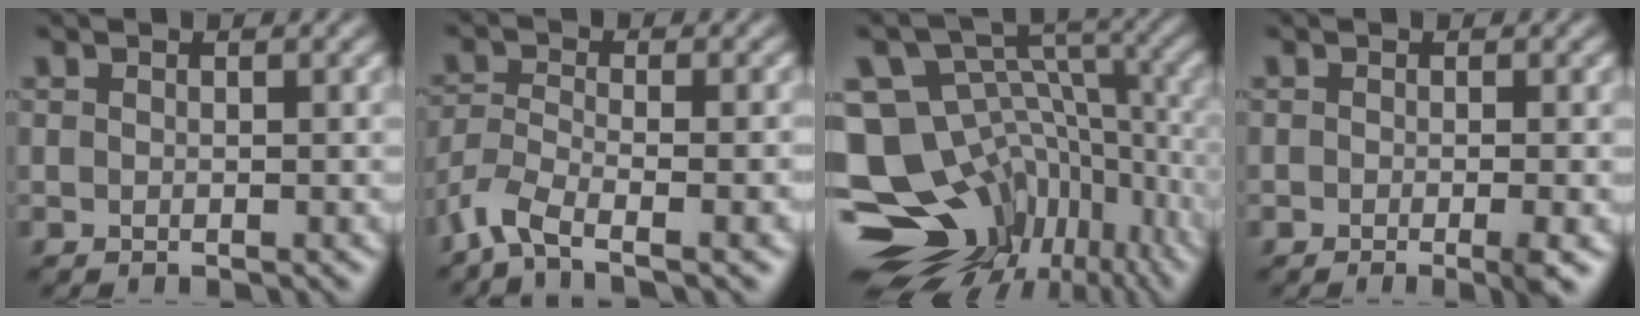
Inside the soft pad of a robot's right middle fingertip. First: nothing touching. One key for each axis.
{"total": 5.8, "fx": -4.0, "fy": 1.6, "fz": 3.9, "tx": -0.083, "ty": -0.011, "tz": -0.086}
{"total": 17.6, "fx": -7.3, "fy": 12.5, "fz": 9.9, "tx": -0.194, "ty": 0.007, "tz": -0.078}
{"total": 2.0, "fx": -0.8, "fy": 0.3, "fz": 1.8, "tx": -0.027, "ty": -0.007, "tz": -0.013}